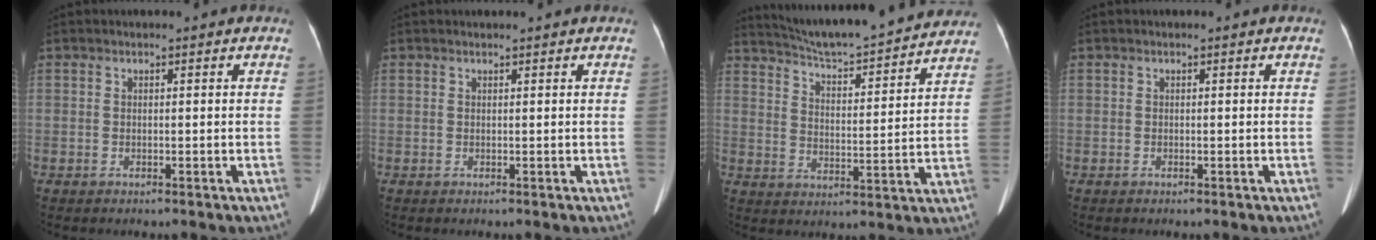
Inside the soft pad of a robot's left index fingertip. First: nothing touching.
{"total": 0.8, "force": [0.8, 0.0, 0.3], "torque": [-0.006, 0.011, 0.015]}
{"total": 20.7, "force": [19.1, 1.5, 7.8], "torque": [-0.125, -0.006, 0.265]}
{"total": 0.0}